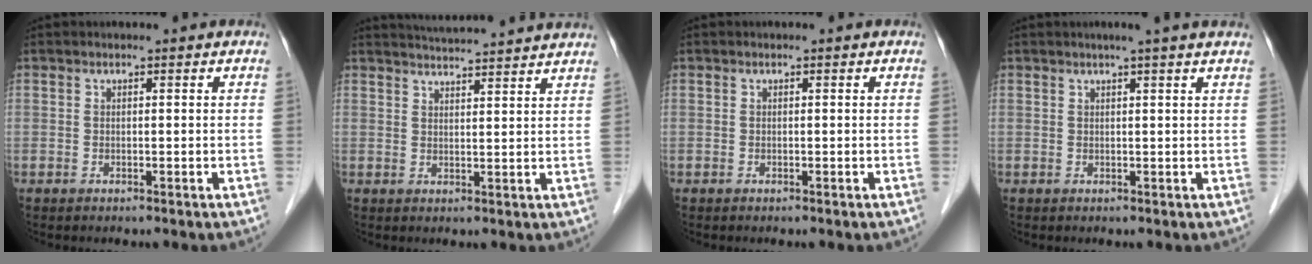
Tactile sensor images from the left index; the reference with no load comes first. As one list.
[{"total": 10.3, "force": [9.8, -0.4, 3.2], "torque": [-0.055, 0.021, 0.125]}, {"total": 0.0}, {"total": 3.8, "force": [3.0, -0.7, 2.2], "torque": [-0.027, 0.013, 0.035]}]